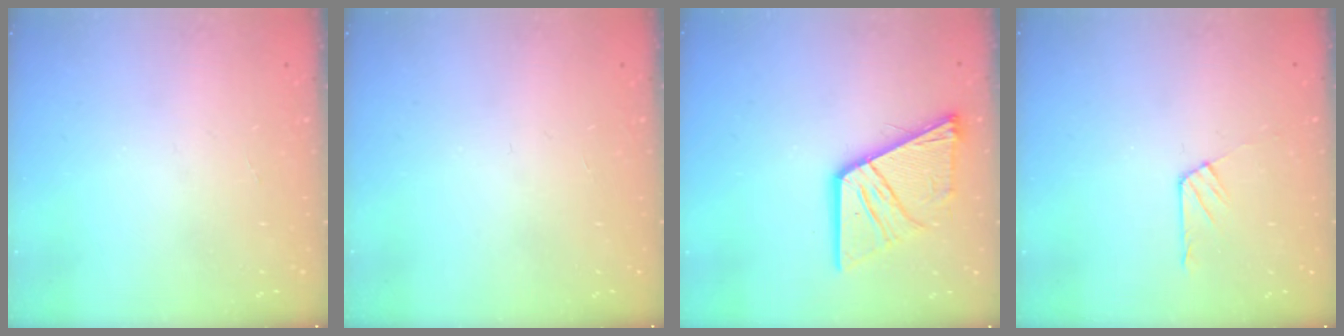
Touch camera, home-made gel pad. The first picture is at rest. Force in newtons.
{"total": 0.0}
{"total": 15.4, "press": 15.3, "slide": 1.7}
{"total": 5.5, "press": 5.5, "slide": 1.0}